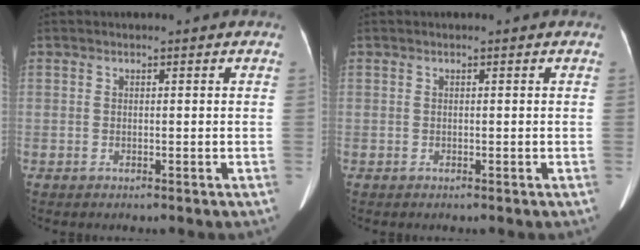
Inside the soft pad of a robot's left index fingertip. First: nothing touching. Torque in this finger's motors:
{"motor_torque": [0.00, 0.00, 0.00, 0.00]}